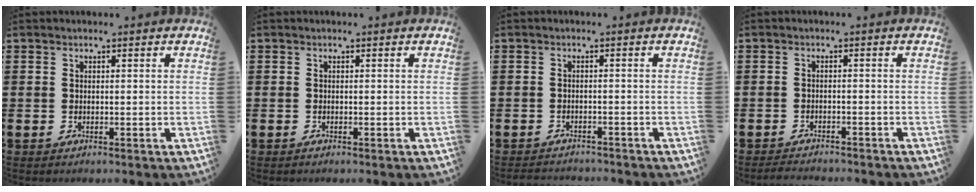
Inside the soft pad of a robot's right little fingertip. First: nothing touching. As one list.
[{"total": 0.0}, {"total": 1.3, "force": [-1.3, 0.0, -0.2], "torque": [-0.001, 0.000, -0.028]}, {"total": 1.4, "force": [-1.4, 0.0, 0.0], "torque": [-0.003, 0.000, -0.030]}]